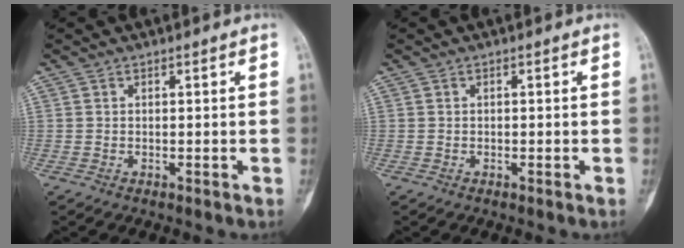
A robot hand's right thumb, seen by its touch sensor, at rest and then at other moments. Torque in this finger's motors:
{"motor_torque": [-0.24, 0.10, -0.16, 0.03, -0.03]}